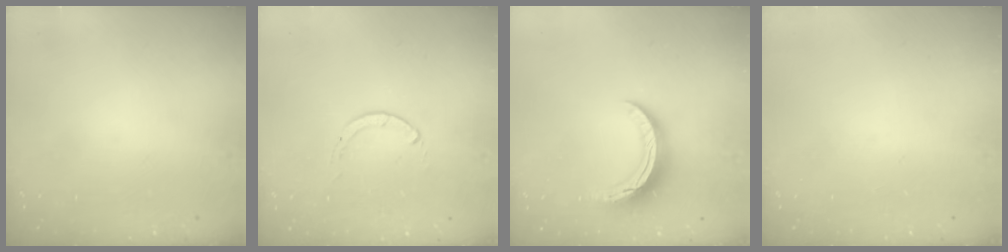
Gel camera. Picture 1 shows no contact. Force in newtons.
{"total": 0.0}
{"total": 10.5, "press": 10.5, "slide": 0.2}
{"total": 0.0}